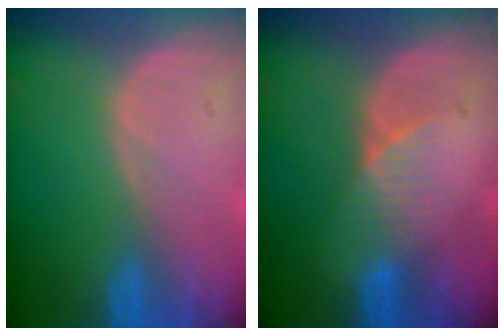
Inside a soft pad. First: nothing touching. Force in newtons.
{"total": 3.6, "press": 3.3, "slide": 1.4}